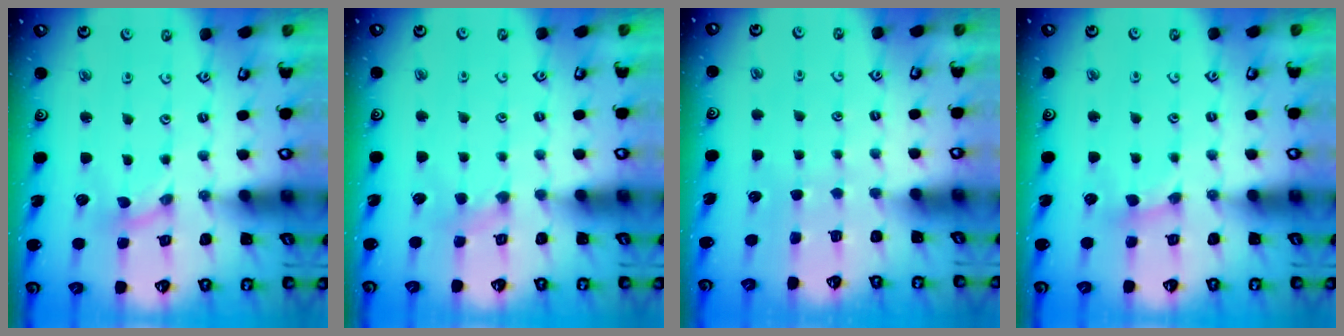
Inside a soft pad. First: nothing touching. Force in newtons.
{"total": 2.1, "press": 2.1, "slide": 0.5}
{"total": 0.0}
{"total": 2.1, "press": 2.0, "slide": 0.3}